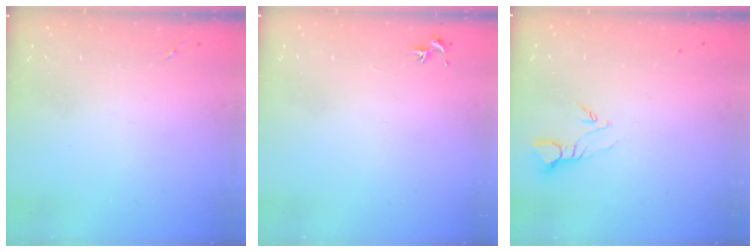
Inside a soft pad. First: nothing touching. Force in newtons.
{"total": 0.8, "press": 0.7, "slide": 0.3}
{"total": 3.8, "press": 3.8, "slide": 0.3}